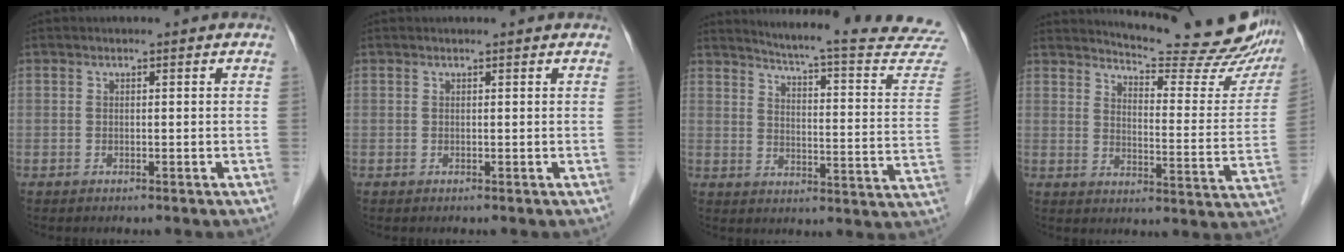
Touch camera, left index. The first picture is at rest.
{"total": 0.6, "force": [0.6, 0.1, 0.1], "torque": [-0.007, 0.002, 0.005]}
{"total": 24.4, "force": [23.2, 0.2, 7.7], "torque": [-0.107, -0.123, 0.267]}
{"total": 21.2, "force": [19.9, 2.9, 6.8], "torque": [-0.084, -0.090, 0.232]}